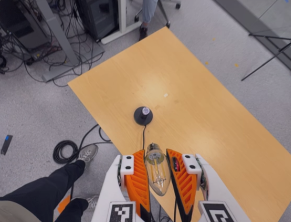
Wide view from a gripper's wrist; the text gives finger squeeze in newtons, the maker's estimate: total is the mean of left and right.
{"total": 20.9, "left": 22.0, "right": 19.8}